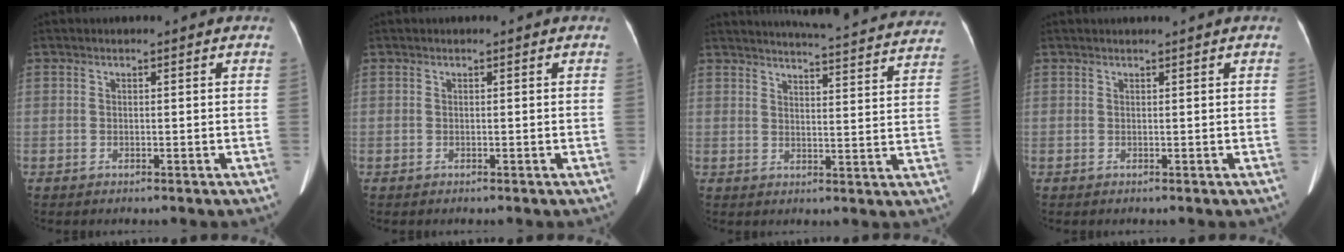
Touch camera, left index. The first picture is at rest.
{"total": 0.0}
{"total": 26.1, "force": [24.8, 2.0, 7.9], "torque": [-0.110, -0.062, 0.283]}
{"total": 1.2, "force": [1.1, -0.3, 0.5], "torque": [-0.008, 0.012, 0.024]}